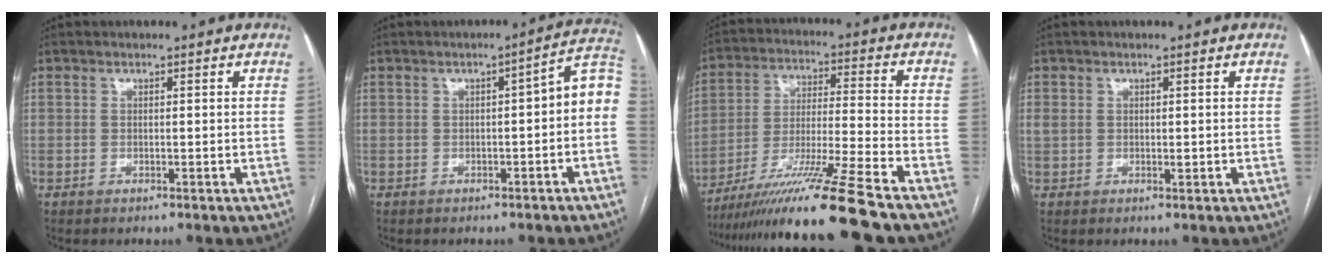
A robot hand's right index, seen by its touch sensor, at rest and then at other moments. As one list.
[{"total": 6.9, "force": [-0.8, 1.5, 6.7], "torque": [-0.080, 0.031, -0.014]}, {"total": 17.3, "force": [-13.8, -2.5, 10.2], "torque": [-0.192, -0.027, -0.240]}, {"total": 1.8, "force": [0.3, 1.2, 1.3], "torque": [-0.031, 0.009, 0.012]}]